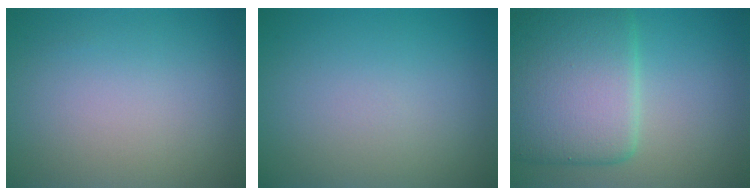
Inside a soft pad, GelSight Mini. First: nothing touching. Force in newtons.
{"total": 0.0}
{"total": 9.0, "press": 9.0, "slide": 0.1}